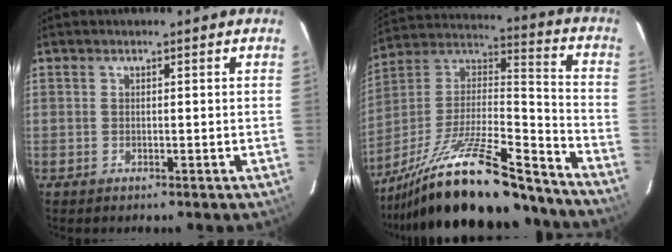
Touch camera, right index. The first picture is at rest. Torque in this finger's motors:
{"motor_torque": [1.35, -0.79, 1.05, 0.21]}